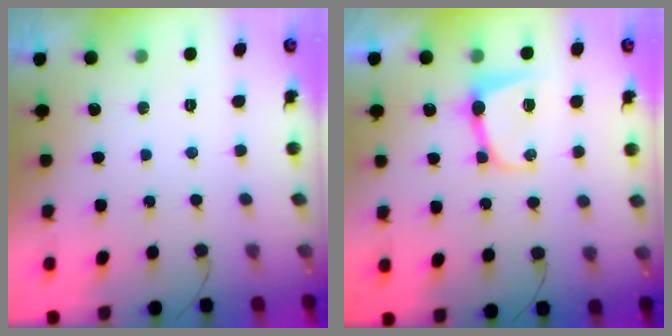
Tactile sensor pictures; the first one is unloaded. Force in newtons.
{"total": 8.3, "press": 8.3, "slide": 0.7}